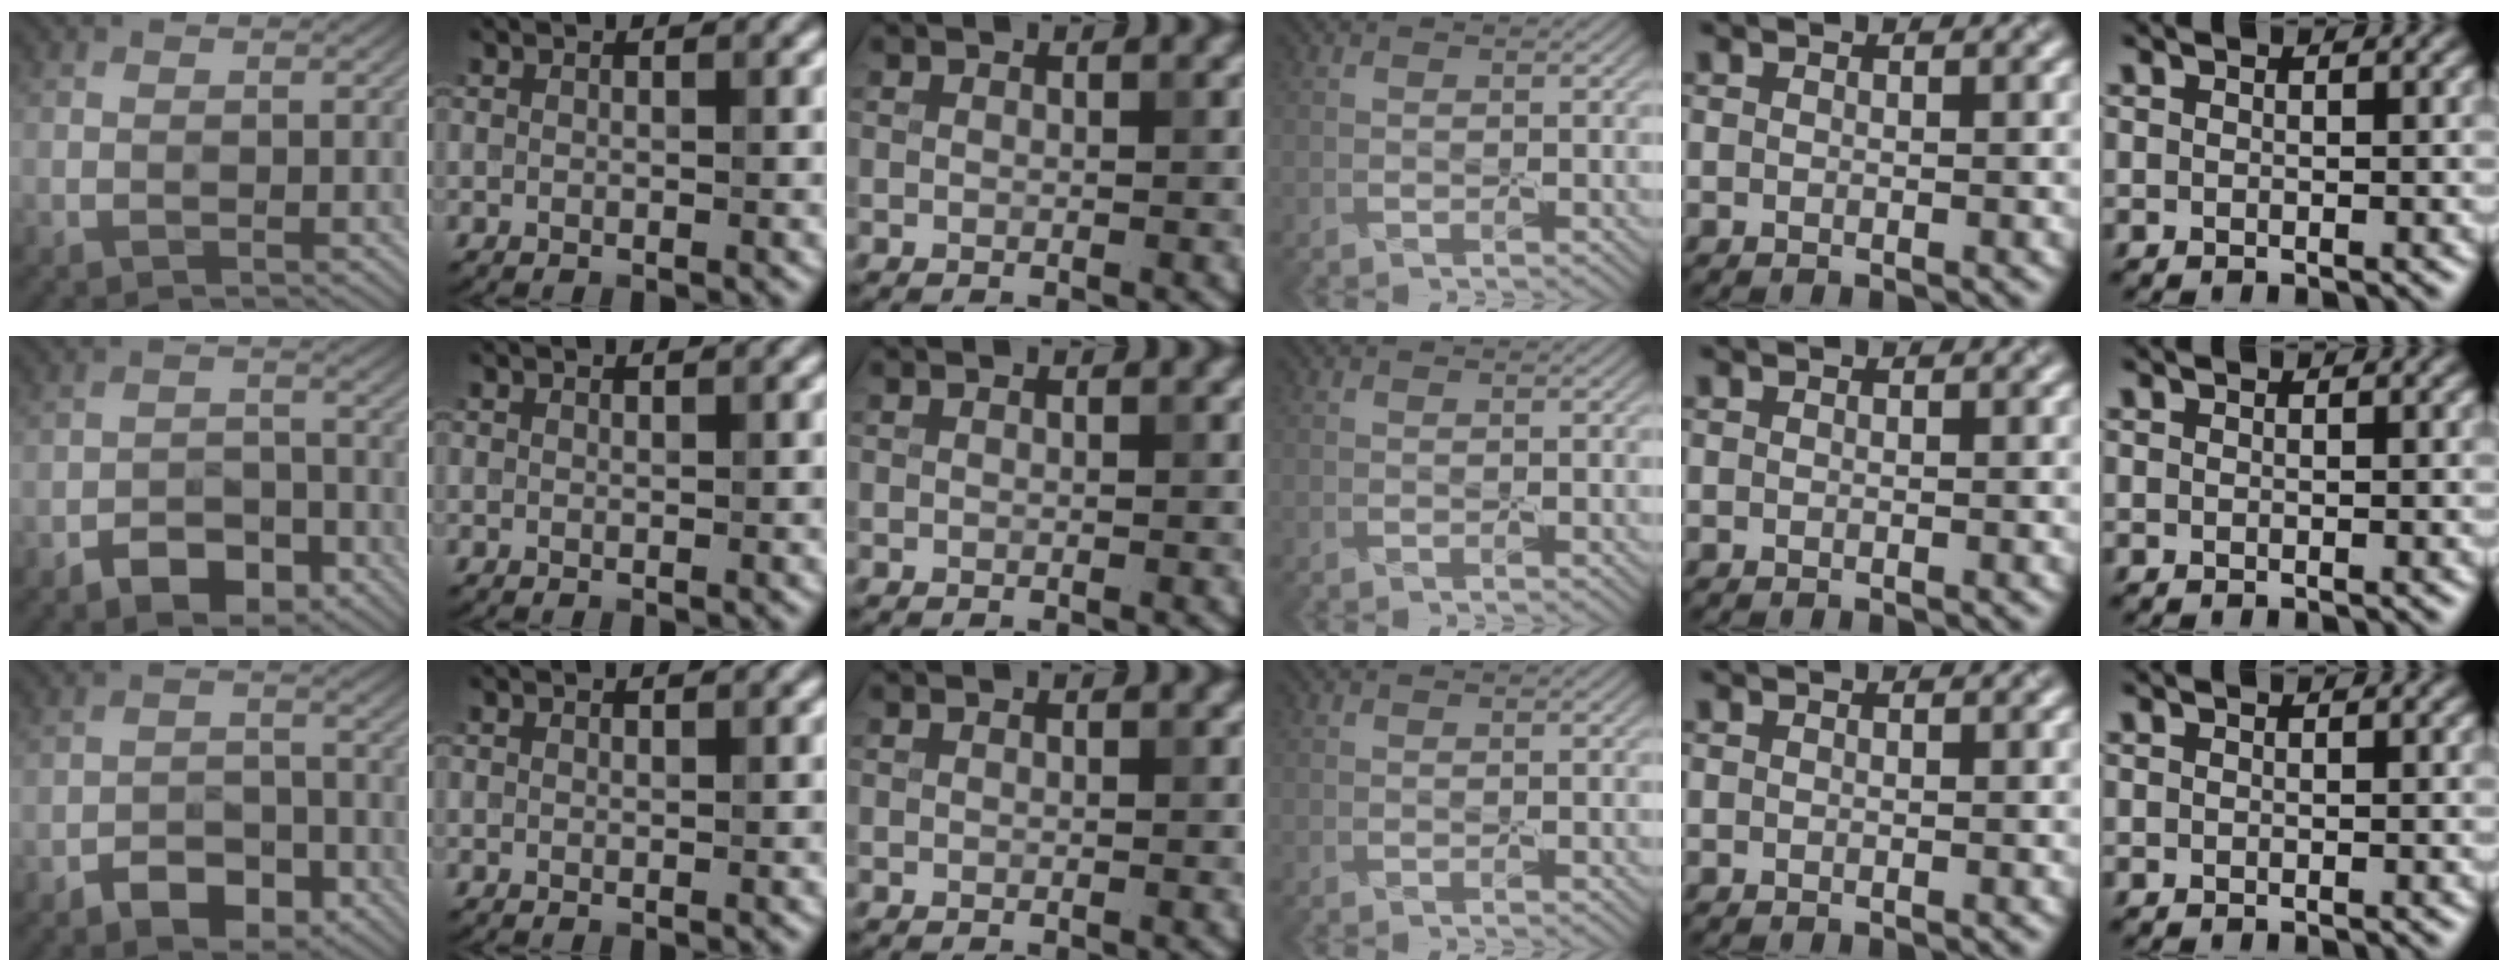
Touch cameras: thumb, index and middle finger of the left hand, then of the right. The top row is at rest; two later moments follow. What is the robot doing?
{"motion": "peel", "object": "cling film"}